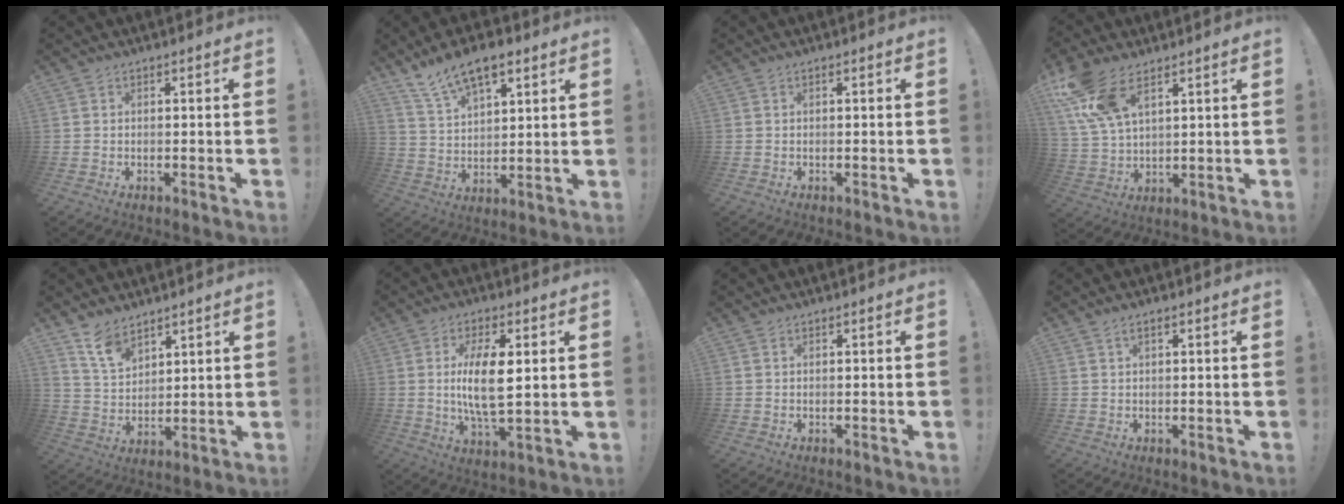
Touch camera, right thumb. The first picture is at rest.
{"total": 11.7, "force": [8.2, 5.2, 6.5], "torque": [-0.112, -0.040, 0.152]}
{"total": 0.0}
{"total": 12.8, "force": [7.7, 6.0, 8.3], "torque": [-0.170, -0.023, 0.149]}
{"total": 9.2, "force": [7.0, 4.7, 3.6], "torque": [-0.078, -0.040, 0.138]}
{"total": 12.0, "force": [1.5, 4.6, 11.0], "torque": [-0.216, -0.011, 0.018]}
{"total": 0.0}
{"total": 1.5, "force": [0.7, 0.4, 1.3], "torque": [-0.030, 0.002, 0.012]}